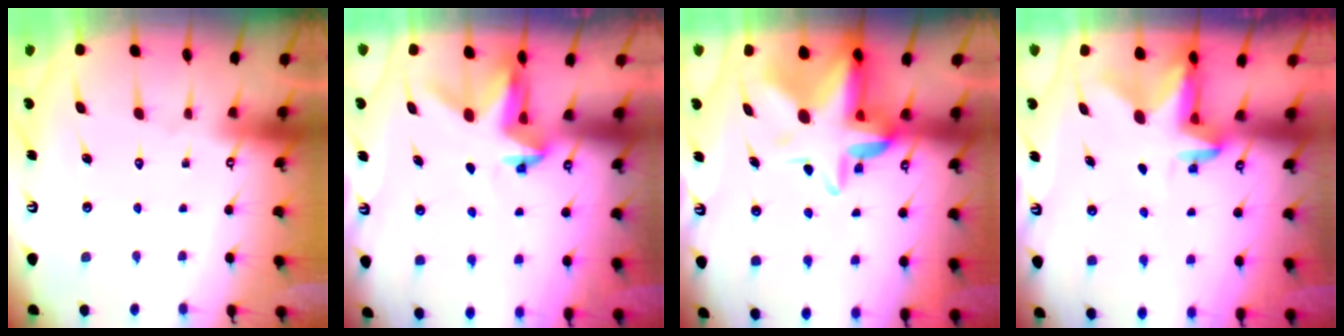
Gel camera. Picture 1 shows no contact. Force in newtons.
{"total": 3.1, "press": 3.1, "slide": 0.2}
{"total": 11.1, "press": 11.0, "slide": 1.8}
{"total": 2.6, "press": 2.6, "slide": 0.6}